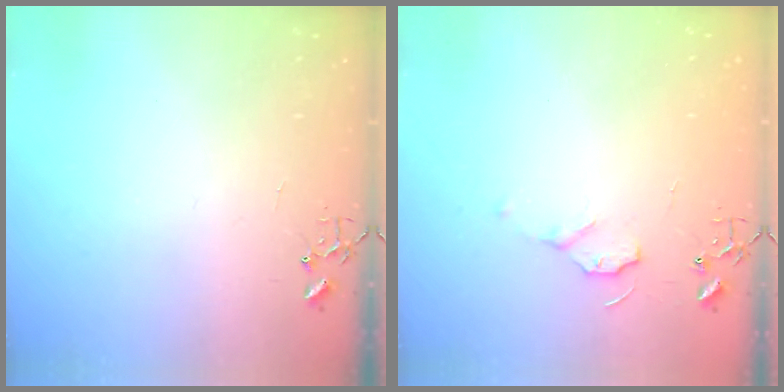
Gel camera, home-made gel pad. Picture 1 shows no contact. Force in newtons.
{"total": 7.0, "press": 6.9, "slide": 0.8}